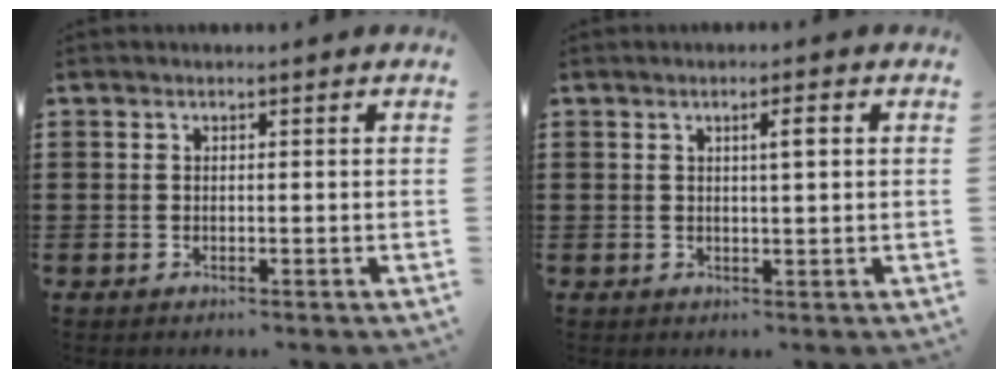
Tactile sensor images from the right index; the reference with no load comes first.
{"total": 2.2, "force": [0.5, 0.2, 2.1], "torque": [-0.033, 0.000, 0.004]}